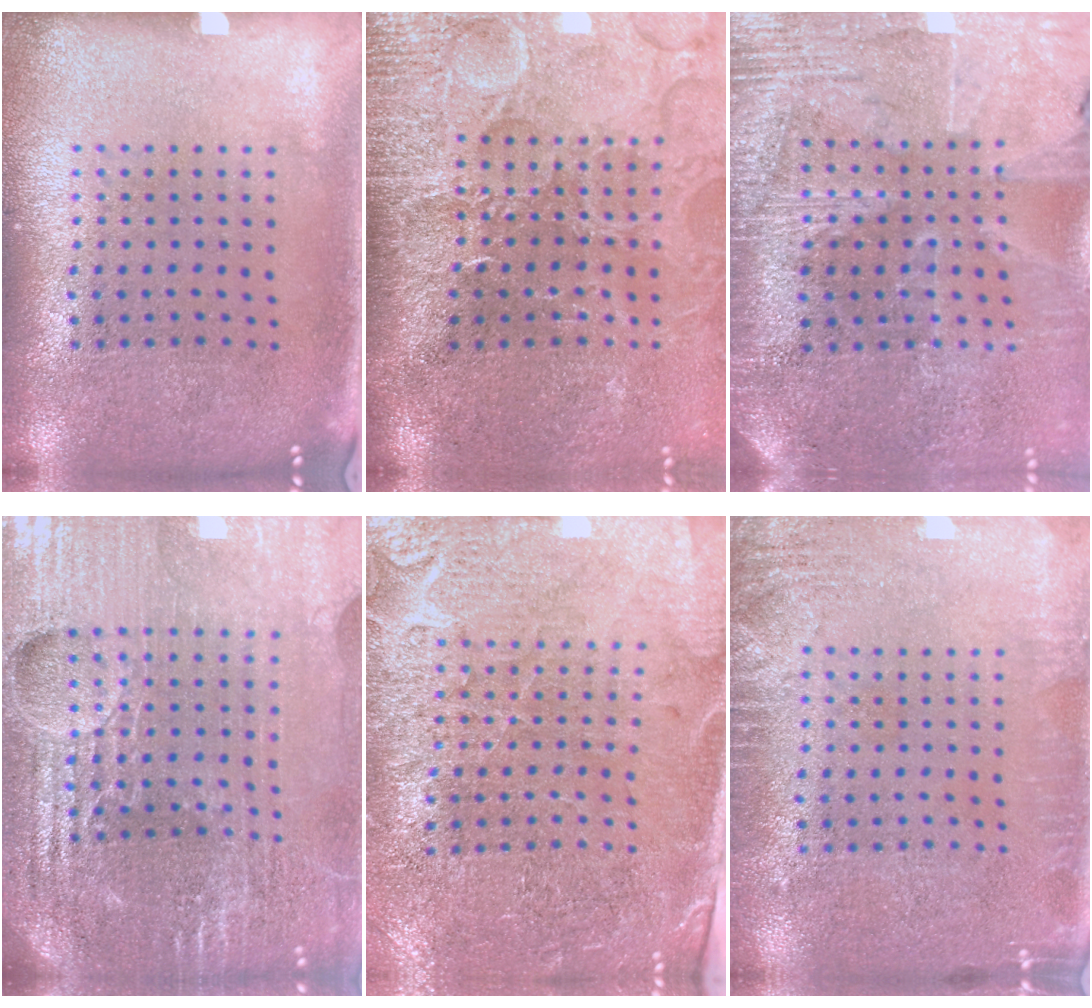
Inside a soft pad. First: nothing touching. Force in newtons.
{"total": 4.4, "press": 3.8, "slide": 2.2}
{"total": 3.5, "press": 3.3, "slide": 1.2}
{"total": 6.1, "press": 5.4, "slide": 2.7}
{"total": 3.3, "press": 3.1, "slide": 1.0}
{"total": 2.5, "press": 2.5, "slide": 0.4}